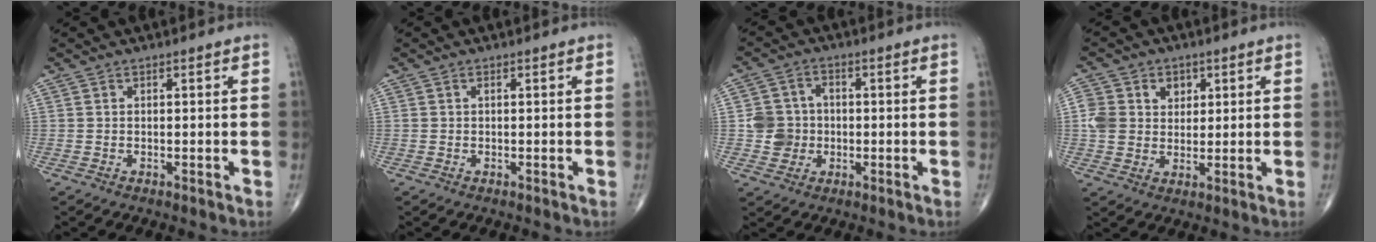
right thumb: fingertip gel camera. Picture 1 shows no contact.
{"total": 0.0}
{"total": 6.2, "force": [-0.8, 5.8, 2.1], "torque": [-0.014, 0.012, -0.017]}
{"total": 8.7, "force": [2.4, 7.3, 4.2], "torque": [-0.053, -0.003, 0.044]}